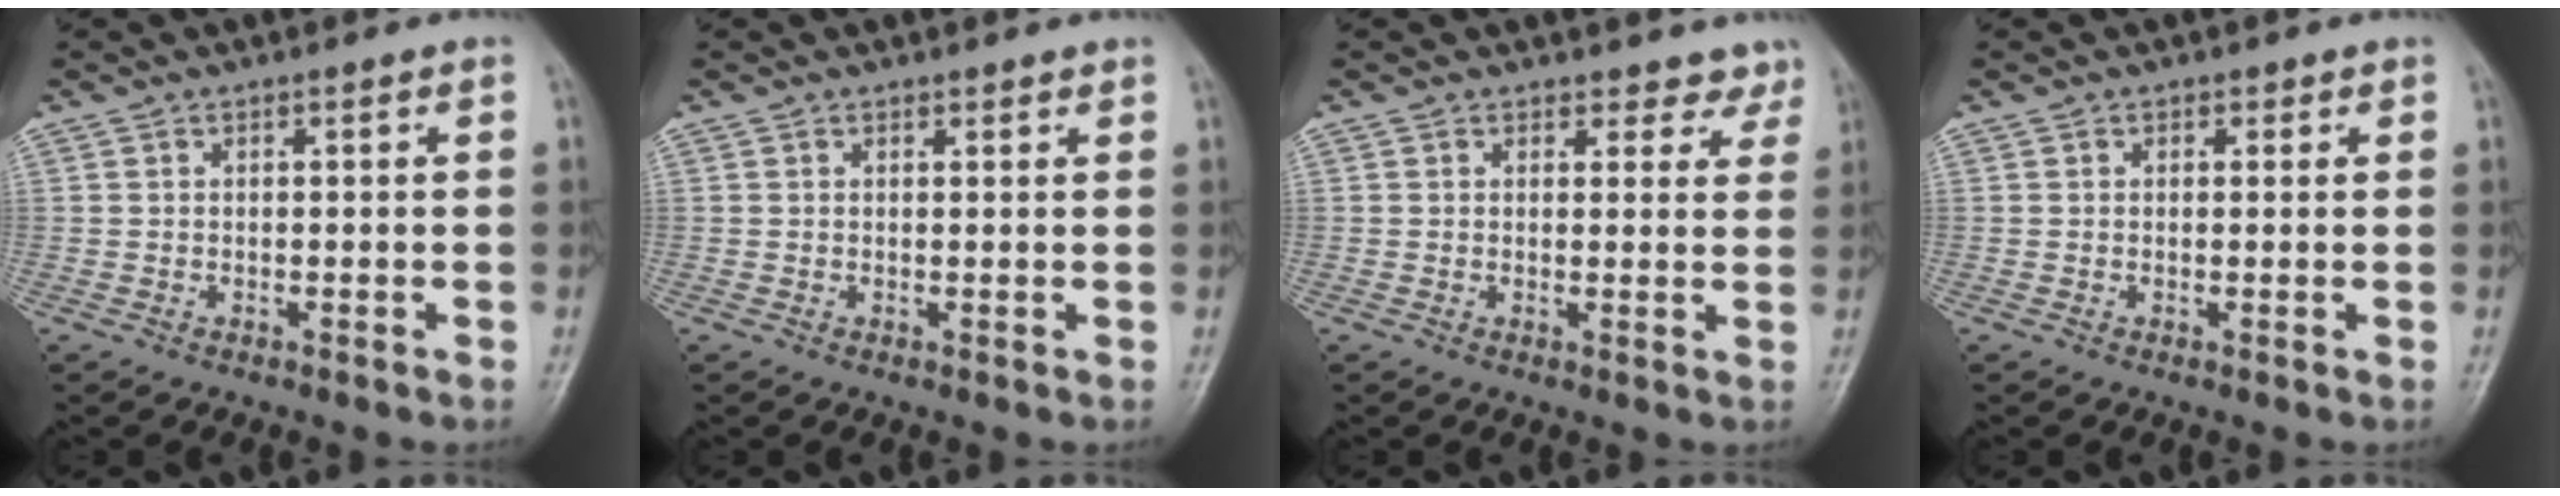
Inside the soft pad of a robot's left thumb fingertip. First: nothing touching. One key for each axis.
{"total": 0.8, "fx": 0.7, "fy": 0.3, "fz": 0.2, "tx": -0.002, "ty": -0.005, "tz": 0.010}
{"total": 4.2, "fx": 3.6, "fy": 2.1, "fz": -0.1, "tx": 0.034, "ty": -0.023, "tz": 0.023}
{"total": 0.9, "fx": 0.5, "fy": 0.7, "fz": 0.3, "tx": 0.008, "ty": -0.002, "tz": 0.004}